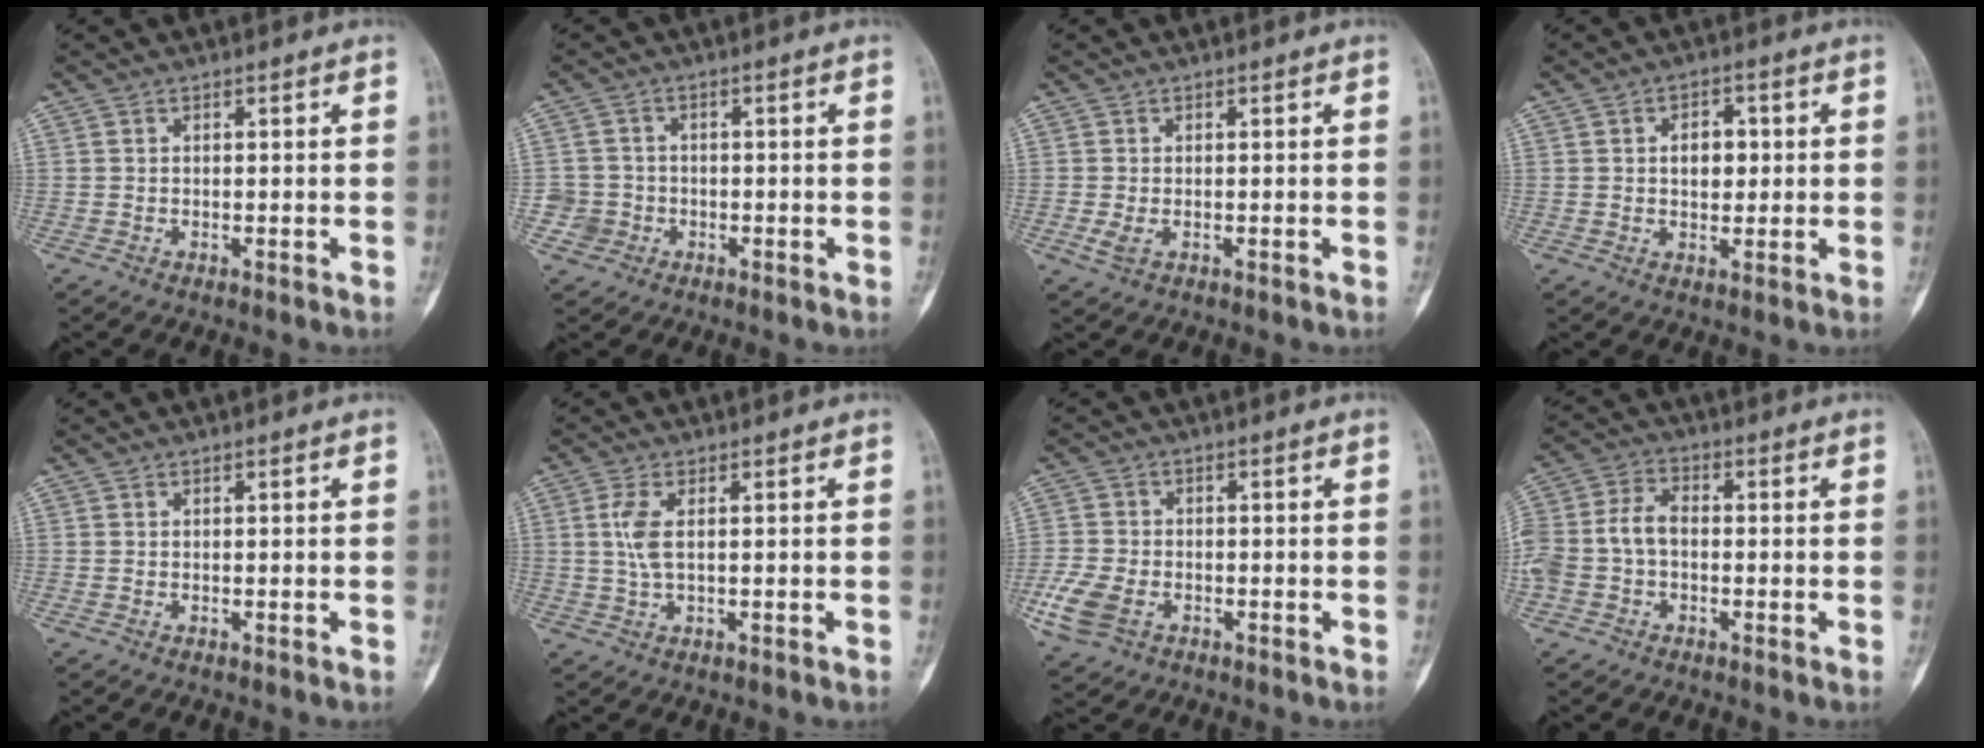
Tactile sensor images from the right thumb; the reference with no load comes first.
{"total": 3.5, "force": [-1.1, 3.3, -0.2], "torque": [0.023, 0.013, -0.024]}
{"total": 1.6, "force": [-0.5, 0.8, 1.3], "torque": [-0.035, -0.005, -0.011]}
{"total": 5.2, "force": [0.7, 3.4, 3.8], "torque": [-0.039, 0.003, 0.010]}
{"total": 0.0}
{"total": 4.2, "force": [0.6, 1.3, 3.9], "torque": [-0.105, 0.002, 0.012]}
{"total": 7.0, "force": [-2.9, 4.6, 4.4], "torque": [-0.105, 0.005, -0.055]}
{"total": 9.7, "force": [-1.3, 6.8, 6.8], "torque": [-0.148, 0.030, -0.033]}